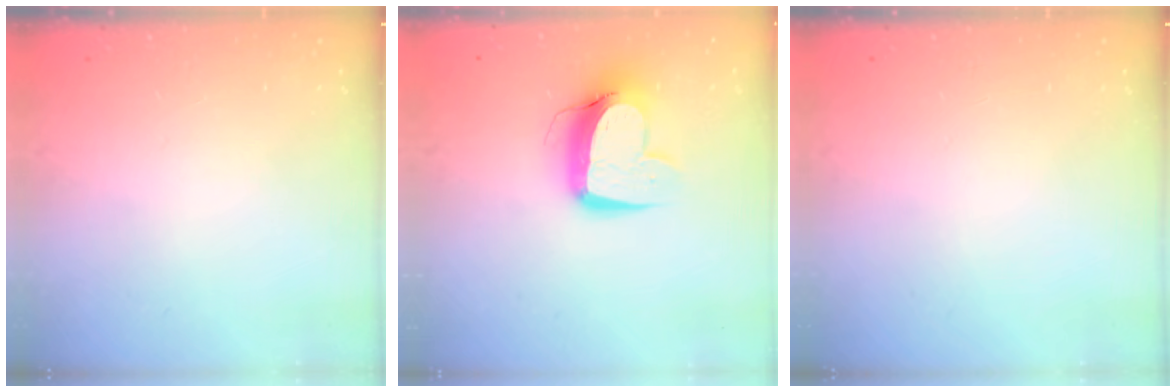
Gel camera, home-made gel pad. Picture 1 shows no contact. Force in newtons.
{"total": 12.3, "press": 12.2, "slide": 1.3}
{"total": 0.0}